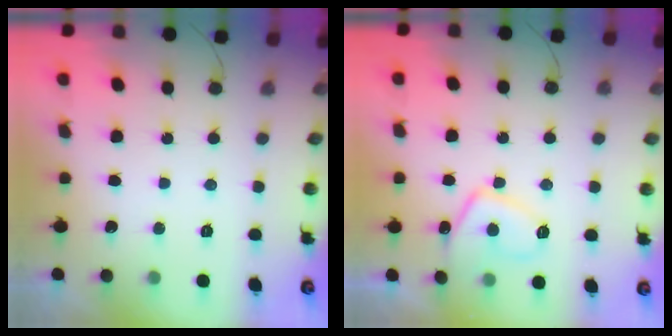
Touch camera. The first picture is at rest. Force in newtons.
{"total": 7.8, "press": 7.7, "slide": 1.5}